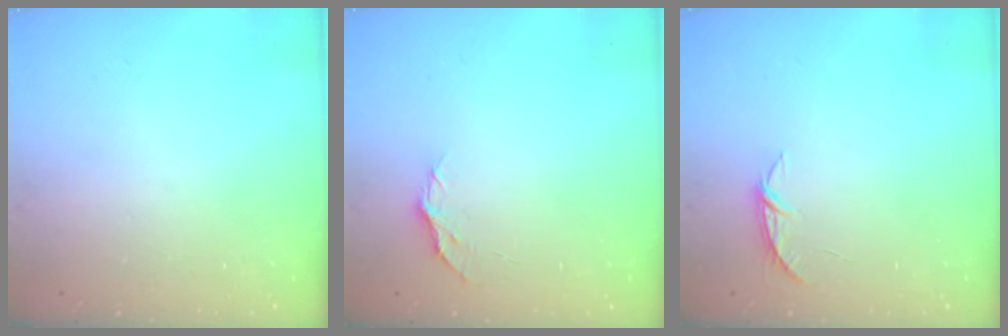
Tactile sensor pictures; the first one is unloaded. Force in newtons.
{"total": 5.1, "press": 5.1, "slide": 0.2}
{"total": 4.2, "press": 4.2, "slide": 0.5}